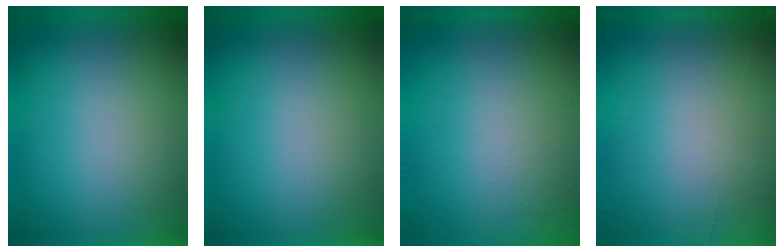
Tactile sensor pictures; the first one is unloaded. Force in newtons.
{"total": 0.0}
{"total": 8.3}
{"total": 4.5}